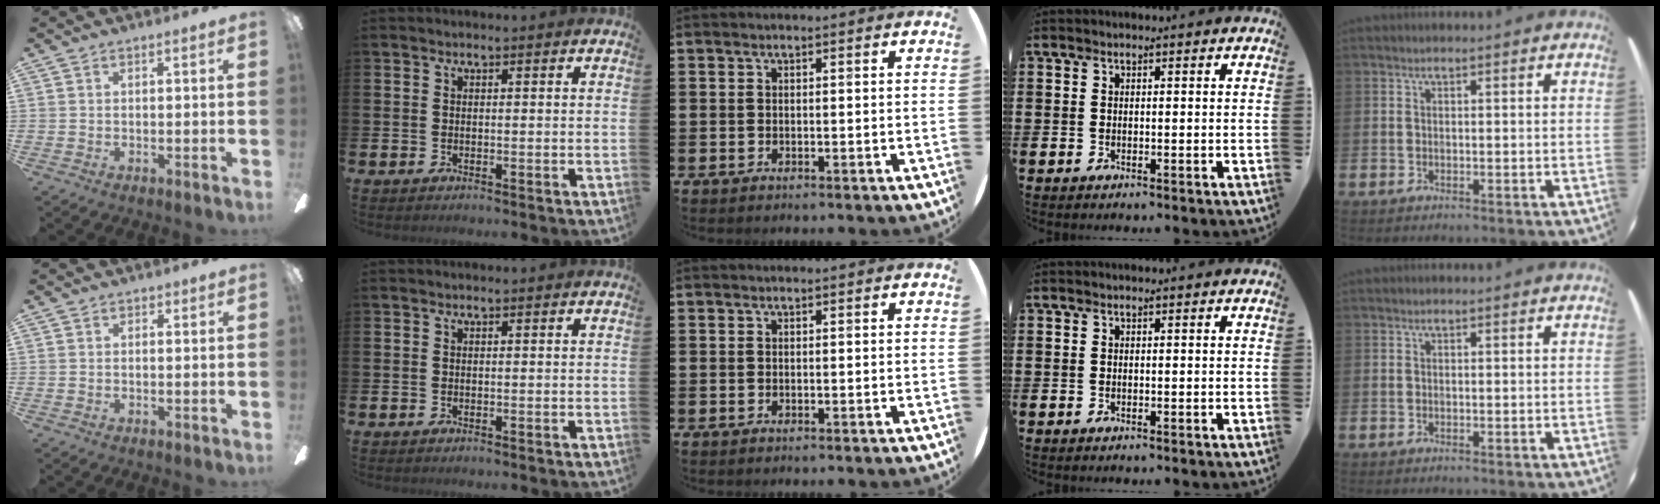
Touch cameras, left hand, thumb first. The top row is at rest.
{}